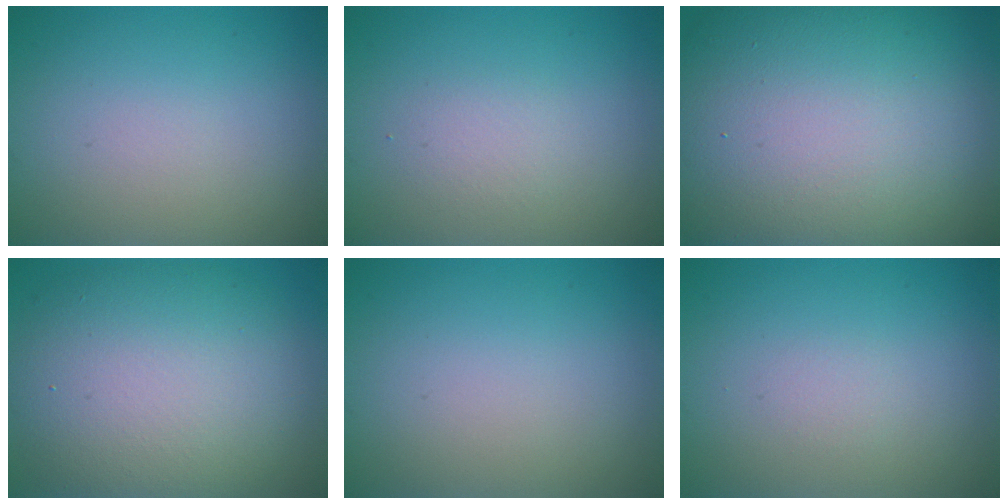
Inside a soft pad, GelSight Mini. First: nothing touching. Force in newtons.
{"total": 1.4, "press": 1.4, "slide": 0.1}
{"total": 22.1, "press": 22.0, "slide": 1.5}
{"total": 11.0, "press": 11.0, "slide": 0.8}
{"total": 0.0}
{"total": 0.6, "press": 0.6, "slide": 0.1}